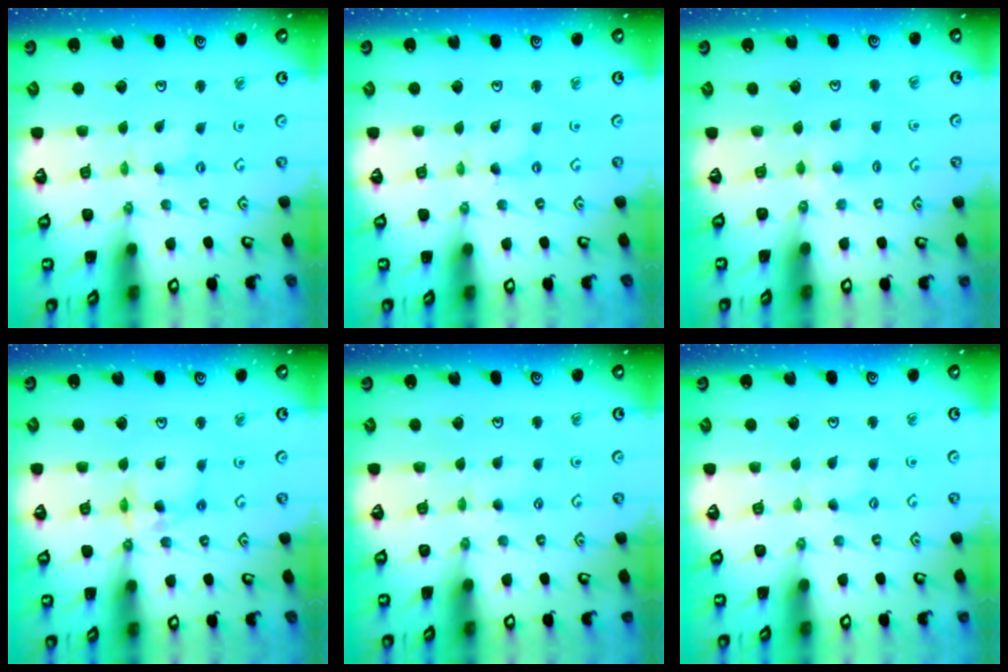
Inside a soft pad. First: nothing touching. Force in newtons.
{"total": 0.6, "press": 0.6, "slide": 0.1}
{"total": 2.8, "press": 2.8, "slide": 0.4}
{"total": 7.9, "press": 7.9, "slide": 0.6}
{"total": 2.7, "press": 2.7, "slide": 0.4}
{"total": 1.7, "press": 1.7, "slide": 0.2}